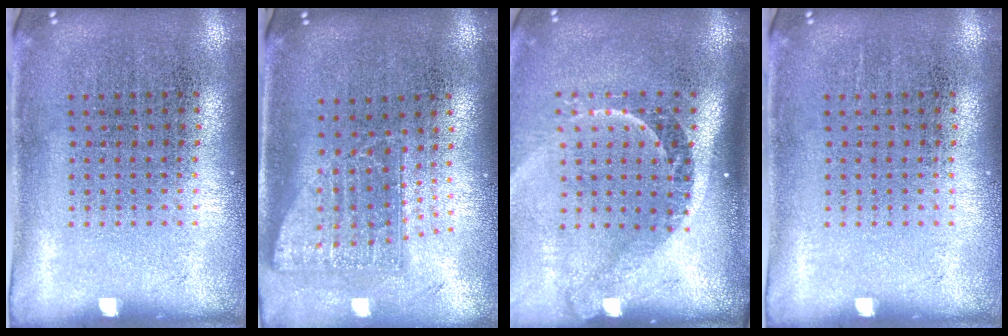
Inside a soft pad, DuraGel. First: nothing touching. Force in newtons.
{"total": 1.7, "press": 1.3, "slide": 1.1}
{"total": 2.3, "press": 1.6, "slide": 1.7}
{"total": 0.0}